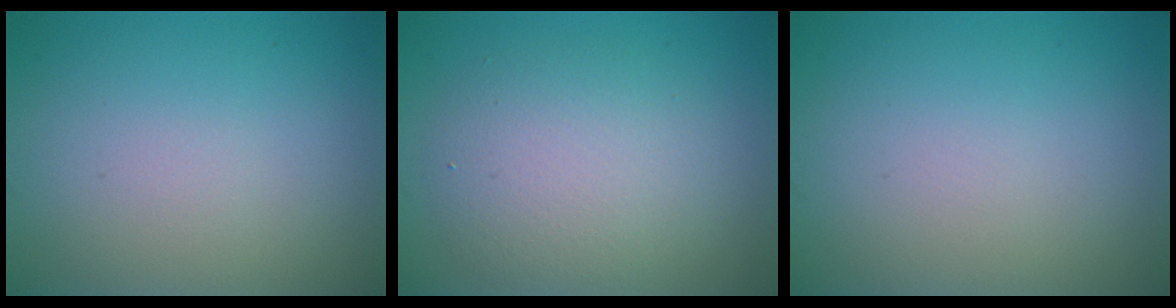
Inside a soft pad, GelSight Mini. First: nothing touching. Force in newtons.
{"total": 4.8, "press": 4.7, "slide": 0.3}
{"total": 0.0}